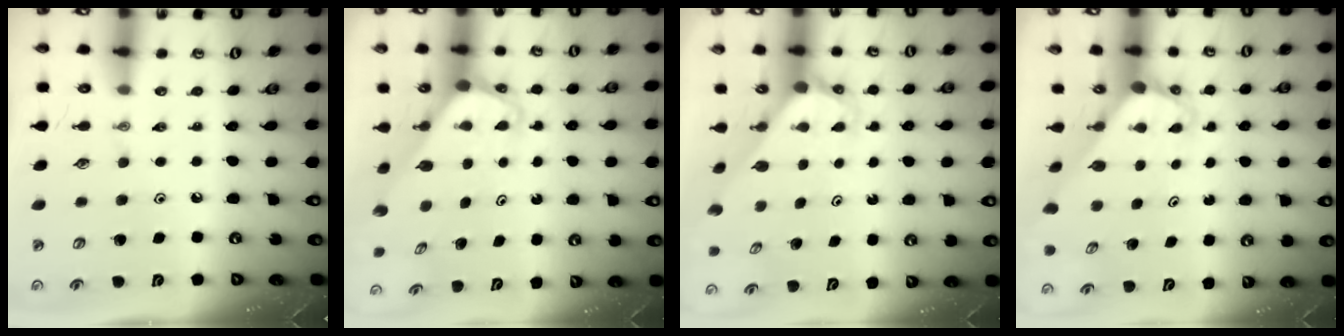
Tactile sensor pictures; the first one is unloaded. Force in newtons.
{"total": 2.5, "press": 2.5, "slide": 0.1}
{"total": 3.0, "press": 3.0, "slide": 0.2}
{"total": 2.9, "press": 2.9, "slide": 0.2}